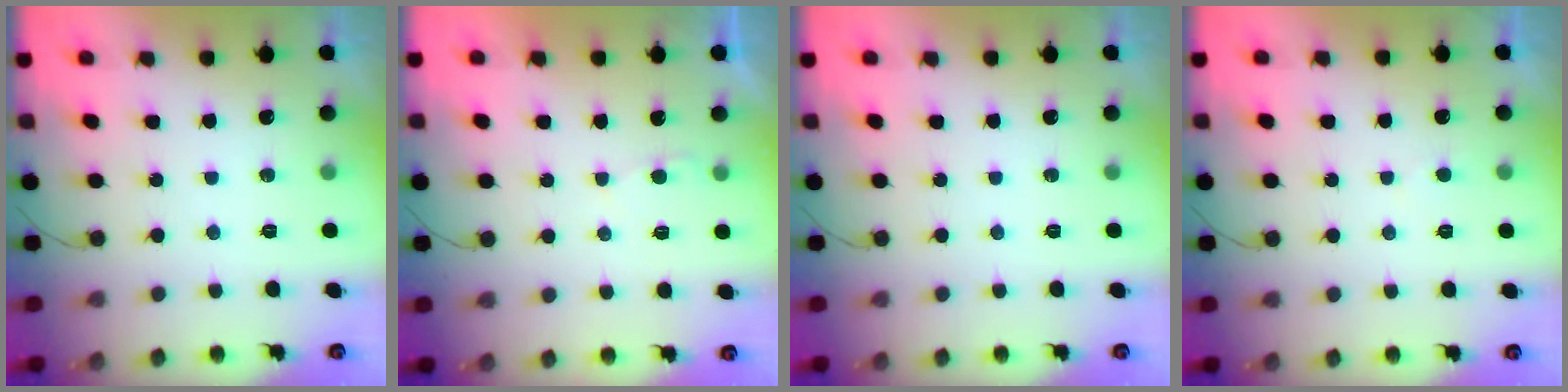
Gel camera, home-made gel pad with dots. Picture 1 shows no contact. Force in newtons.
{"total": 2.2, "press": 2.2, "slide": 0.2}
{"total": 0.0}
{"total": 1.9, "press": 1.9, "slide": 0.3}